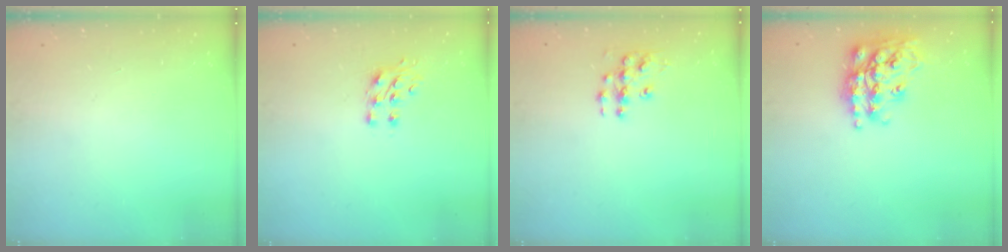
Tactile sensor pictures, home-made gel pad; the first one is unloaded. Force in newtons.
{"total": 7.1, "press": 7.1, "slide": 0.8}
{"total": 7.8, "press": 7.8, "slide": 0.4}
{"total": 20.4, "press": 20.4, "slide": 1.4}